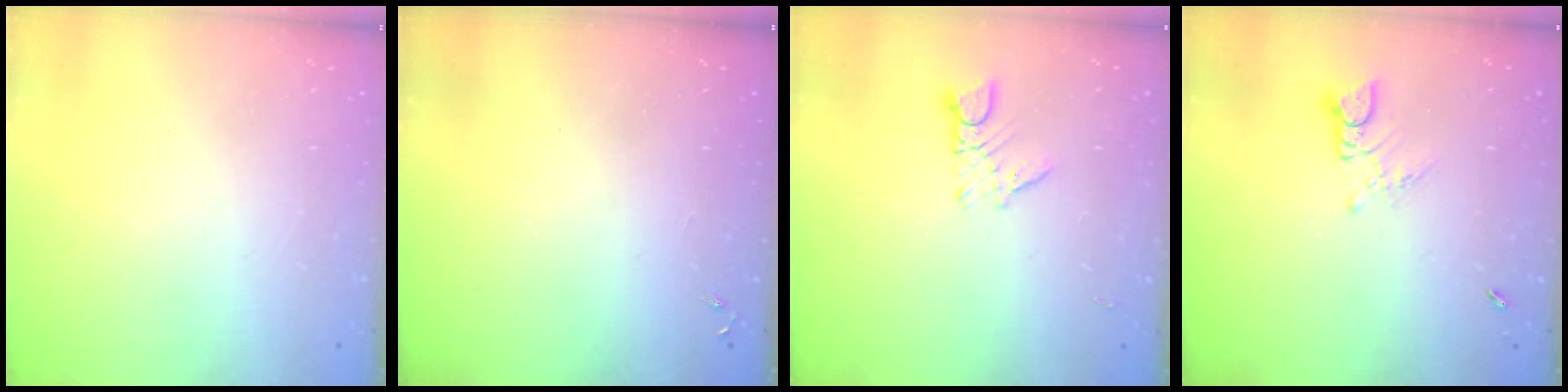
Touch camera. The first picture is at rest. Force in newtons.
{"total": 0.0}
{"total": 2.8, "press": 2.8, "slide": 0.3}
{"total": 3.0, "press": 2.9, "slide": 0.3}